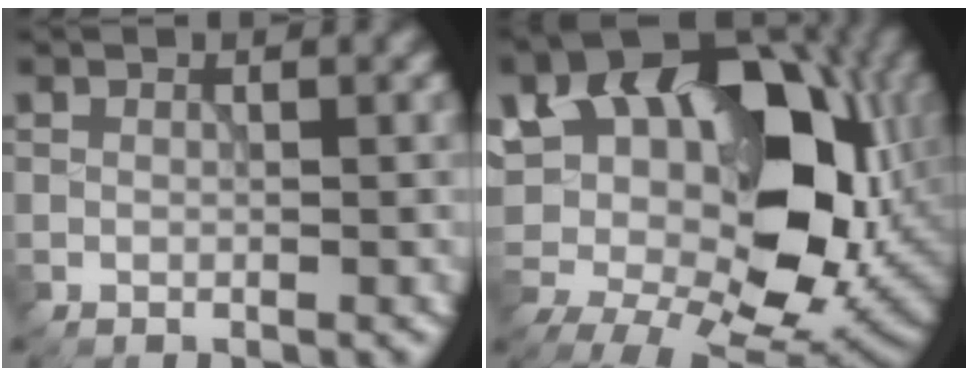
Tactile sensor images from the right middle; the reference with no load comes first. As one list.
[{"total": 18.3, "force": [3.5, 11.9, 13.4], "torque": [-0.225, 0.003, 0.069]}]